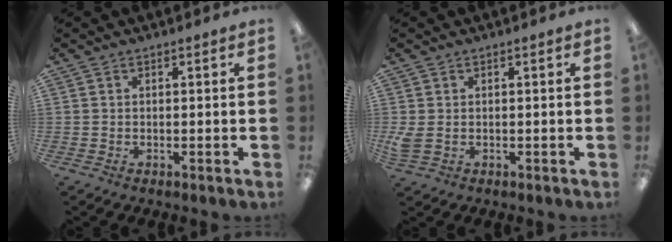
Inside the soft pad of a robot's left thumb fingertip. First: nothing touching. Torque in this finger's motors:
{"motor_torque": [-0.07, 0.08, 0.03, -0.06, 0.02]}